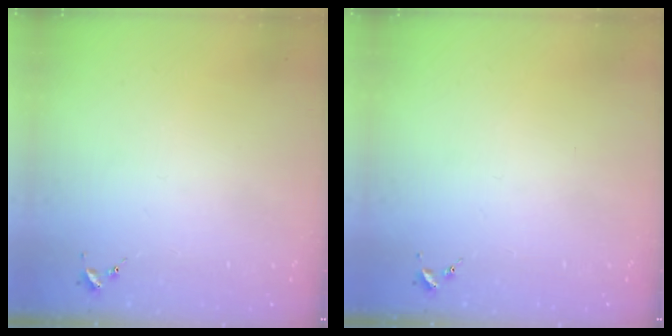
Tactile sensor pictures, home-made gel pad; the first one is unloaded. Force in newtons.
{"total": 0.0}